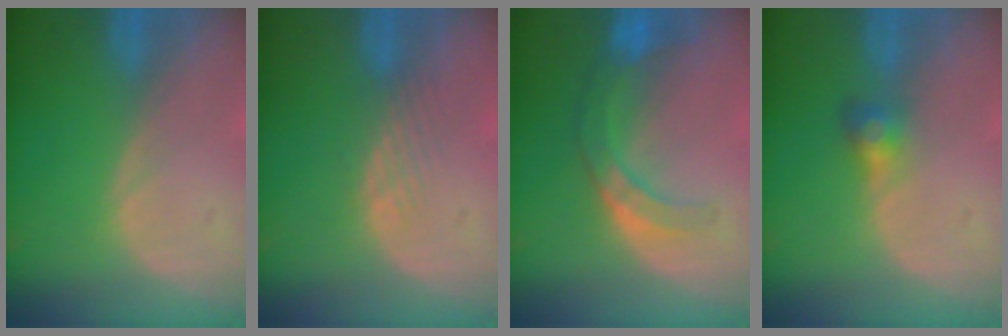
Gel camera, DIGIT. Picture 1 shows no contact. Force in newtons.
{"total": 2.9, "press": 2.3, "slide": 1.8}
{"total": 7.3, "press": 6.3, "slide": 3.6}
{"total": 2.8, "press": 2.7, "slide": 0.9}